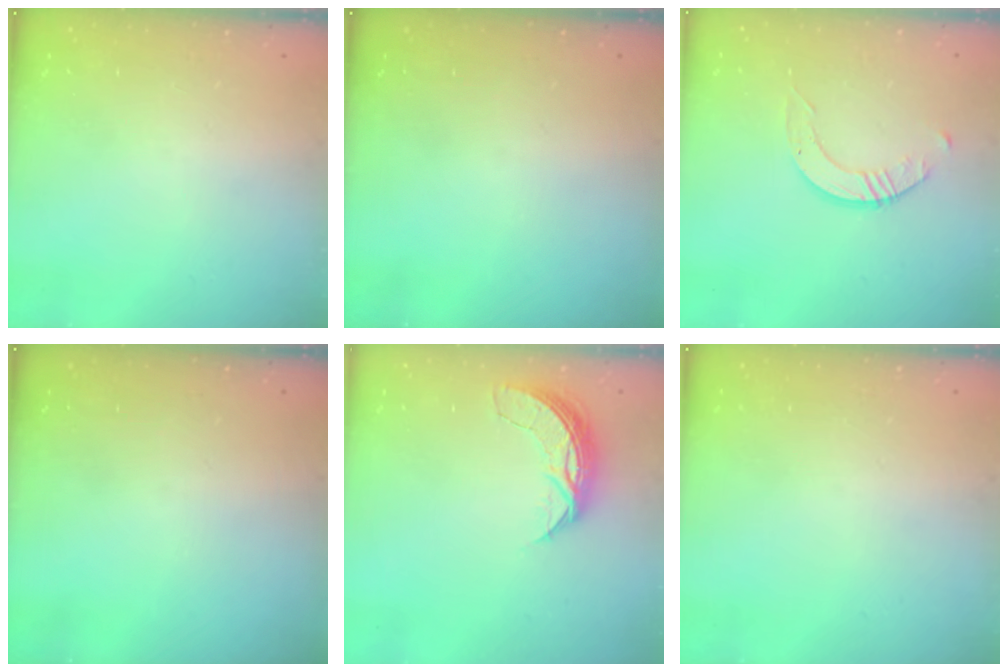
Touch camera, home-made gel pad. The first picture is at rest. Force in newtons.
{"total": 0.0}
{"total": 3.1, "press": 3.1, "slide": 0.3}
{"total": 0.0}
{"total": 7.2, "press": 7.2, "slide": 0.5}
{"total": 0.0}